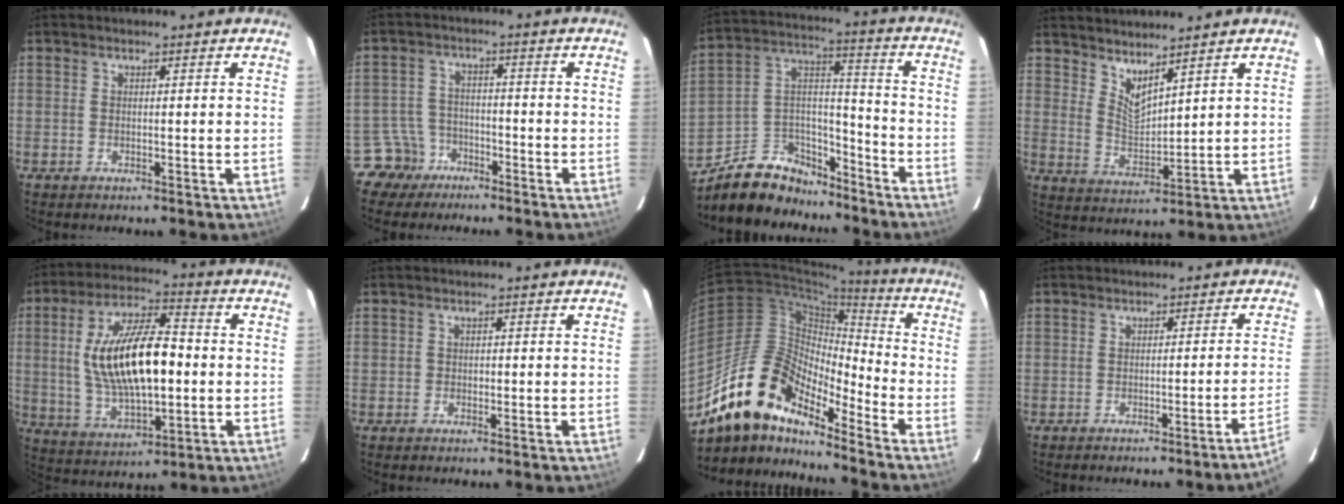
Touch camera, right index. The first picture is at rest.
{"total": 5.4, "force": [-3.9, 3.7, -0.3], "torque": [-0.009, 0.023, -0.077]}
{"total": 15.6, "force": [-12.0, 8.4, 5.5], "torque": [-0.122, 0.061, -0.187]}
{"total": 5.8, "force": [4.8, 1.4, 2.8], "torque": [-0.047, -0.010, 0.094]}
{"total": 18.6, "force": [0.4, 7.8, 16.9], "torque": [-0.320, 0.011, 0.019]}
{"total": 1.0, "force": [-0.3, 0.9, 0.1], "torque": [0.000, 0.000, -0.003]}
{"total": 16.3, "force": [-13.0, 5.6, 8.1], "torque": [-0.139, 0.003, -0.257]}
{"total": 4.5, "force": [-2.7, -2.0, 3.1], "torque": [-0.053, -0.010, -0.027]}